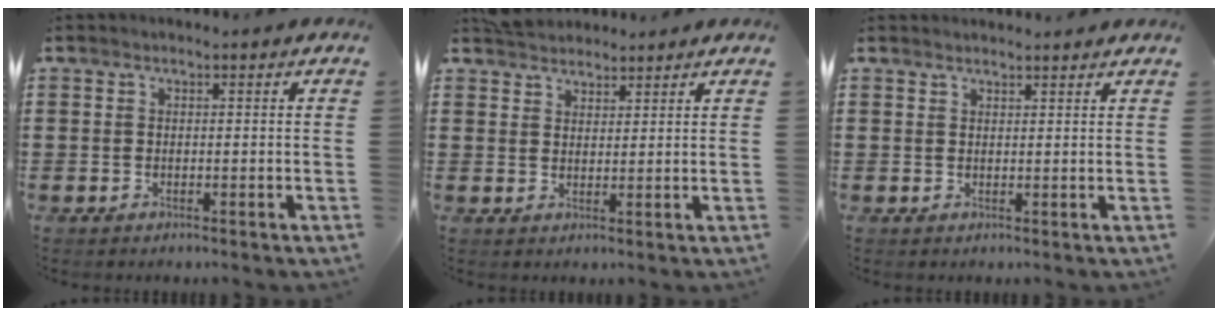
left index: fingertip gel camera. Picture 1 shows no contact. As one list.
[{"total": 3.1, "force": [3.0, 0.7, -0.4], "torque": [-0.003, -0.001, 0.059]}, {"total": 1.4, "force": [1.3, 0.3, -0.3], "torque": [0.001, 0.000, 0.026]}]